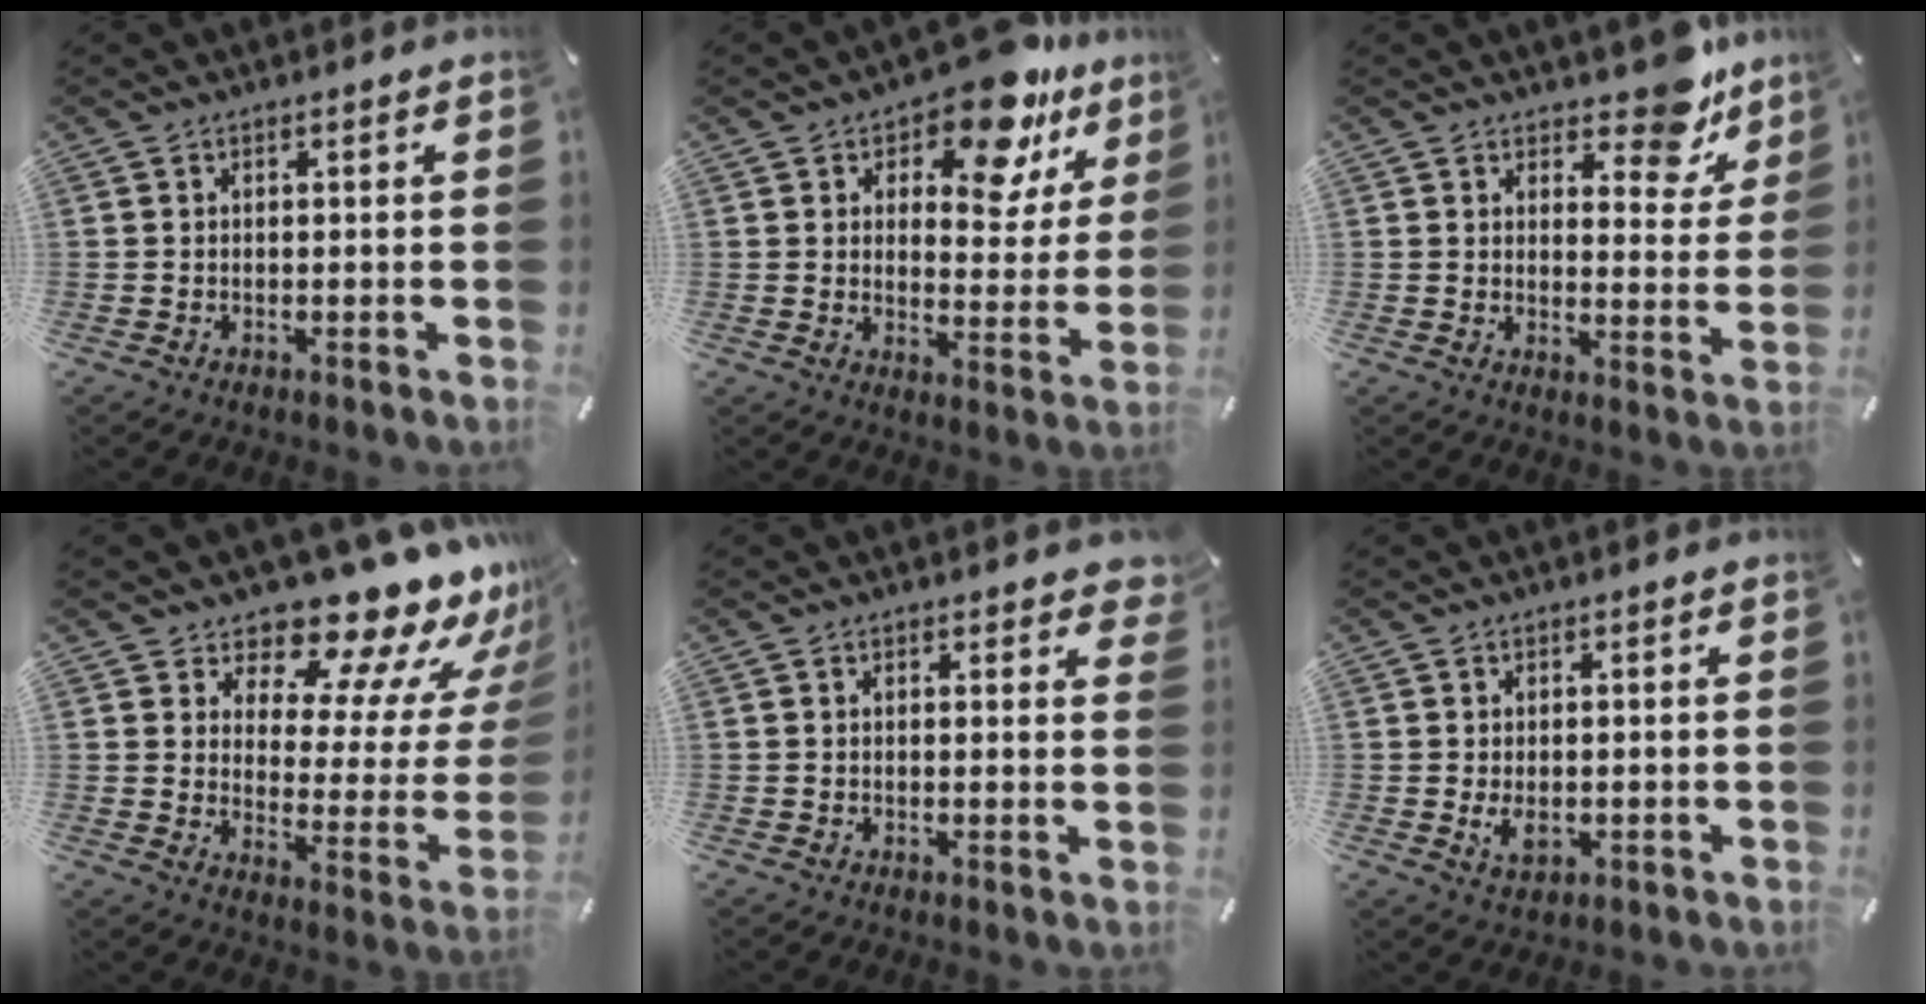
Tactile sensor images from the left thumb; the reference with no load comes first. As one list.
[{"total": 14.1, "force": [10.1, 5.9, 8.0], "torque": [-0.107, -0.064, 0.170]}, {"total": 10.1, "force": [7.8, 4.7, 4.4], "torque": [-0.034, -0.063, 0.132]}, {"total": 14.8, "force": [13.3, 4.6, 4.6], "torque": [-0.078, -0.126, 0.220]}, {"total": 2.3, "force": [1.8, 1.1, 0.8], "torque": [-0.005, -0.008, 0.030]}, {"total": 3.3, "force": [-0.2, 2.2, 2.5], "torque": [-0.051, -0.005, -0.008]}]